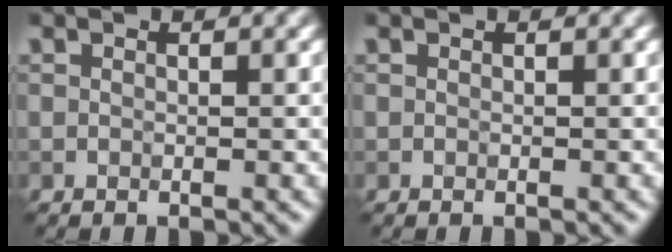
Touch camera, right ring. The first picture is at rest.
{"total": 0.0}